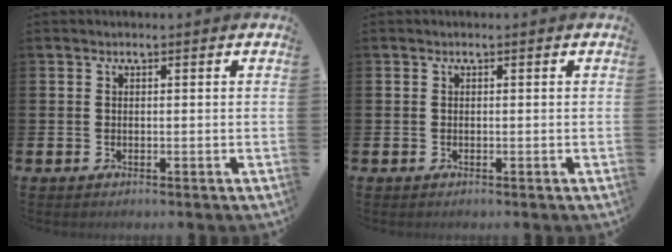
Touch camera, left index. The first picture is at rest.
{"total": 0.0}